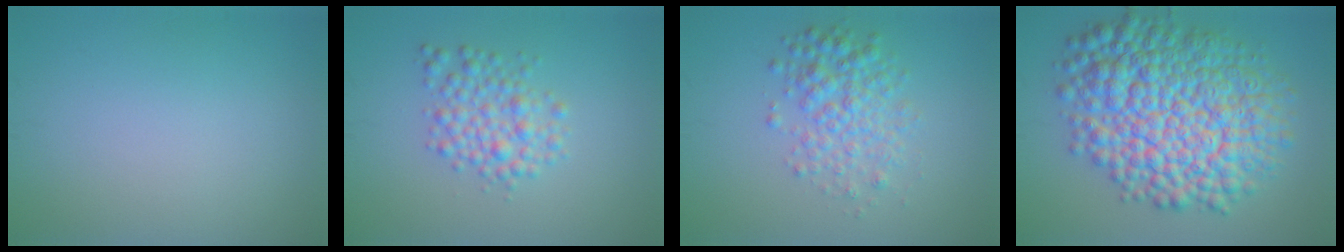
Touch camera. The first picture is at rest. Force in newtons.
{"total": 3.3, "press": 3.3, "slide": 0.1}
{"total": 3.7, "press": 3.7, "slide": 0.1}
{"total": 13.2, "press": 13.2, "slide": 0.2}